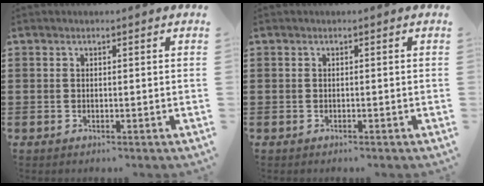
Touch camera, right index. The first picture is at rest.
{"total": 0.0}